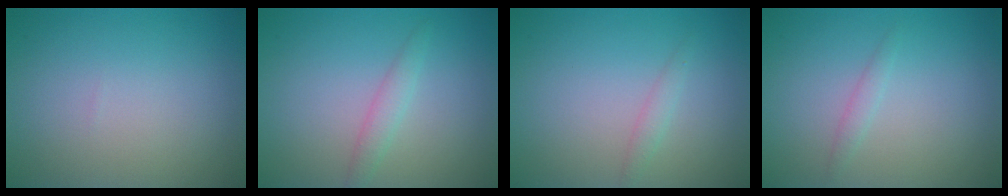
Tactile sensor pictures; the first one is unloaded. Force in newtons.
{"total": 1.4, "press": 1.4, "slide": 0.1}
{"total": 1.0, "press": 1.0, "slide": 0.0}
{"total": 0.9, "press": 0.9, "slide": 0.1}